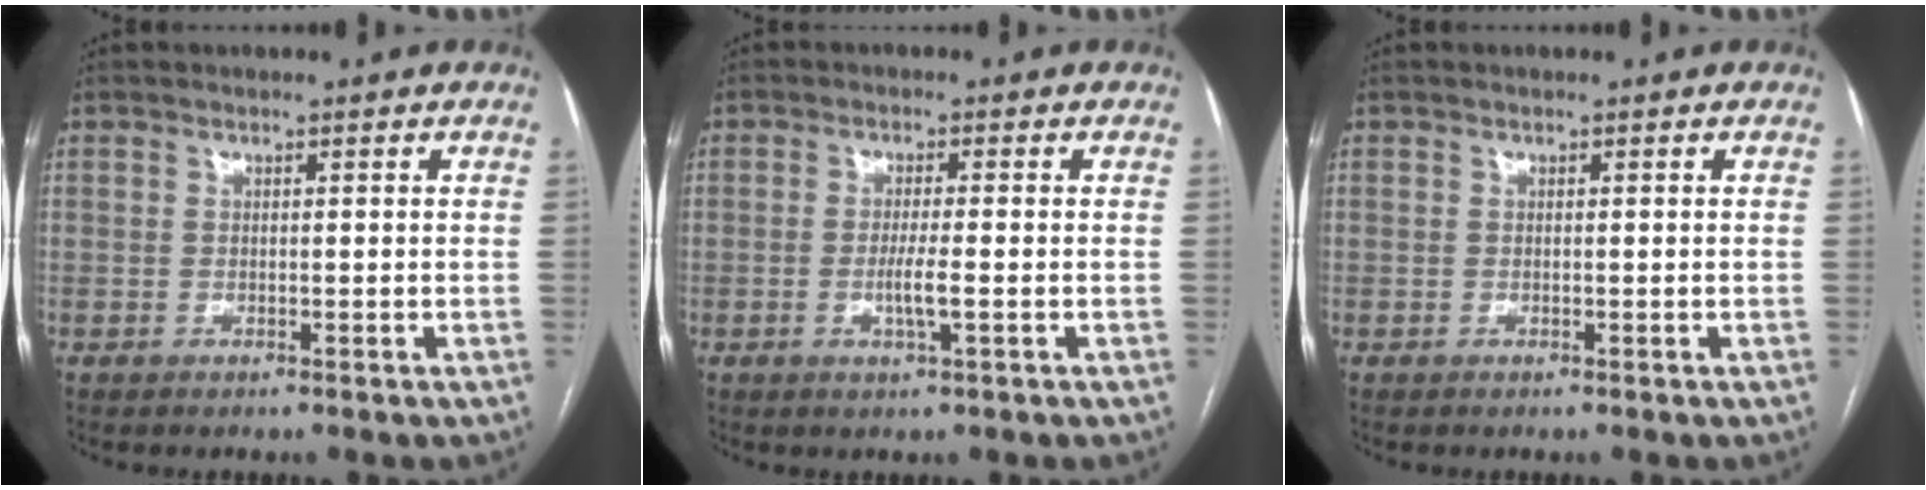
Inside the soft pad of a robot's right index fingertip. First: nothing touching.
{"total": 3.4, "force": [-0.8, 0.0, 3.3], "torque": [-0.065, -0.006, -0.015]}
{"total": 0.0}